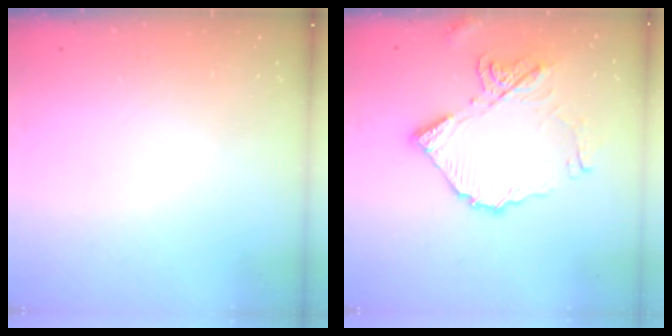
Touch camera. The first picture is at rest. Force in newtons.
{"total": 16.7, "press": 16.6, "slide": 2.0}